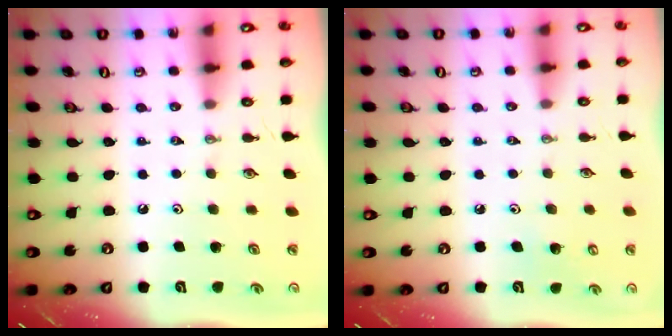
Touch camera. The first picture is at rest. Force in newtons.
{"total": 4.8, "press": 4.7, "slide": 0.7}